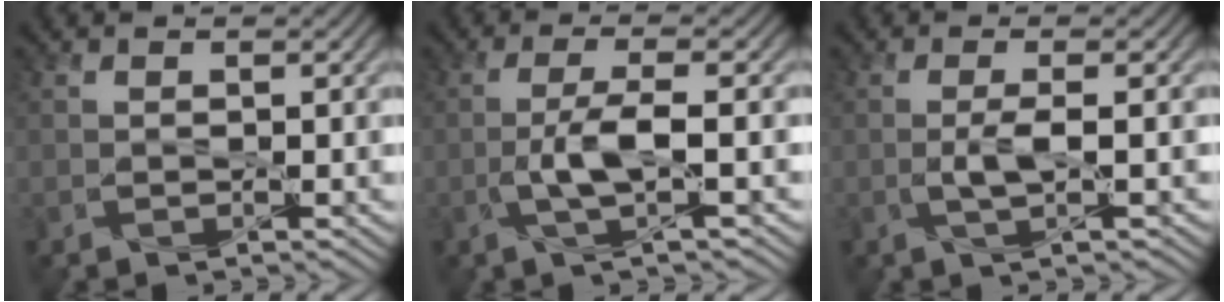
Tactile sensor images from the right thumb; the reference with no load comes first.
{"total": 4.2, "force": [-1.0, 0.8, 4.0], "torque": [-0.082, 0.009, -0.027]}
{"total": 2.4, "force": [-0.3, 0.3, 2.4], "torque": [-0.050, 0.003, -0.009]}